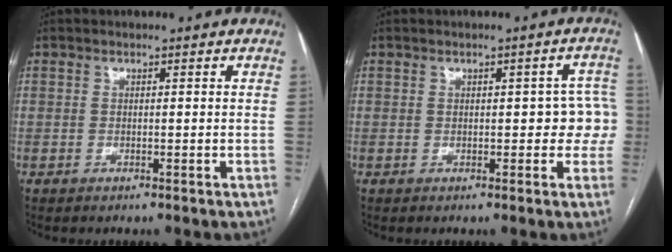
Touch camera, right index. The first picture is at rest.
{"total": 4.7, "force": [0.0, 2.5, 4.0], "torque": [-0.027, 0.031, 0.001]}